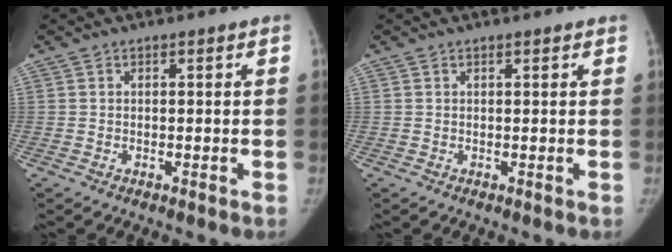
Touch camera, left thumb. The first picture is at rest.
{"total": 0.8, "force": [0.7, 0.2, 0.4], "torque": [-0.005, -0.002, 0.011]}